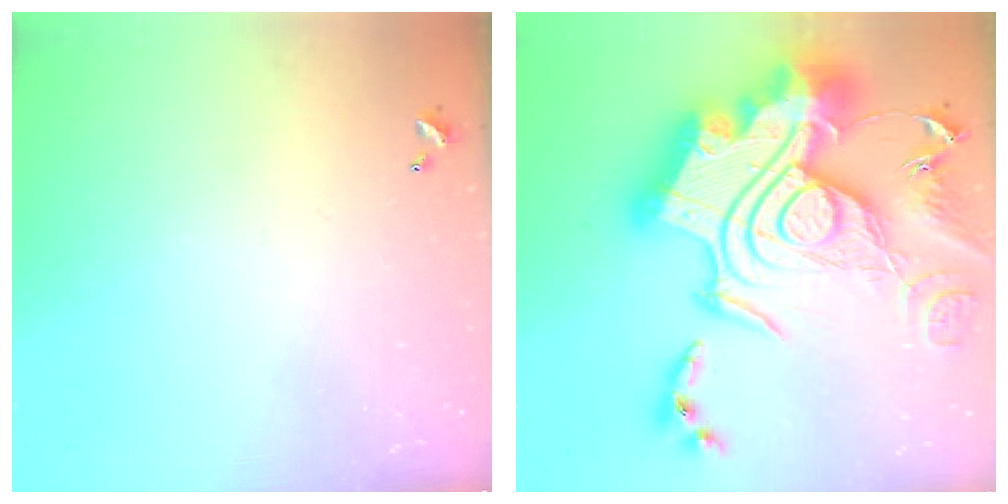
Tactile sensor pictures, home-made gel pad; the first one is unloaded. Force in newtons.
{"total": 0.8, "press": 0.8, "slide": 0.0}